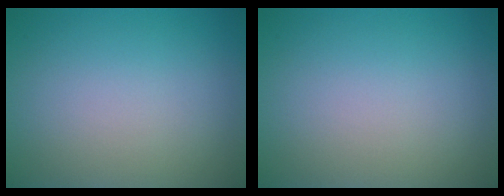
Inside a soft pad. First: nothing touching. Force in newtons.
{"total": 0.0}